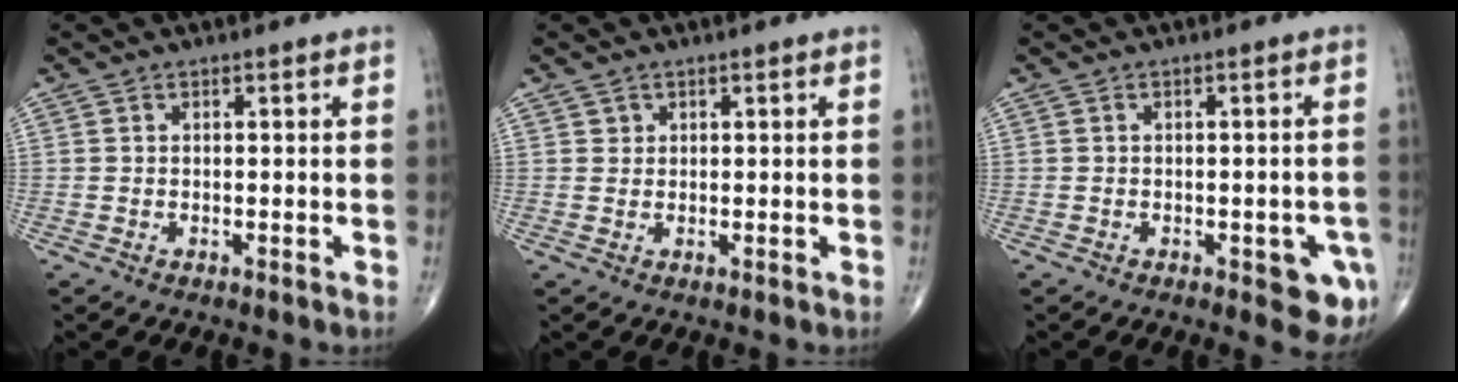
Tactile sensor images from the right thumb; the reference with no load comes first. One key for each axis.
{"total": 1.1, "fx": 0.5, "fy": 0.9, "fz": 0.1, "tx": 0.012, "ty": -0.002, "tz": 0.005}
{"total": 6.8, "fx": -2.6, "fy": 2.8, "fz": 5.7, "tx": -0.046, "ty": 0.003, "tz": -0.026}